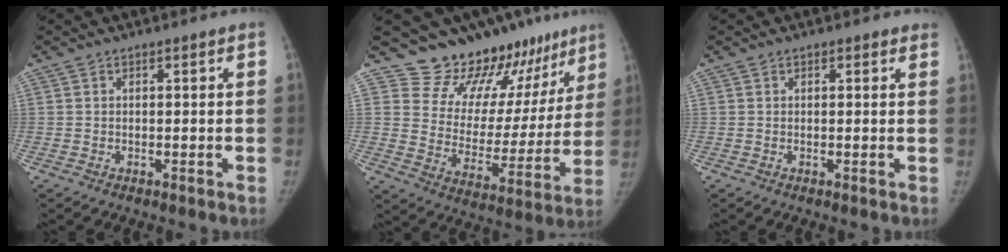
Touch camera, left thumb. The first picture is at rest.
{"total": 17.1, "force": [14.8, 7.3, 4.6], "torque": [-0.001, -0.114, 0.214]}
{"total": 0.9, "force": [0.6, 0.6, 0.2], "torque": [0.010, -0.003, 0.000]}